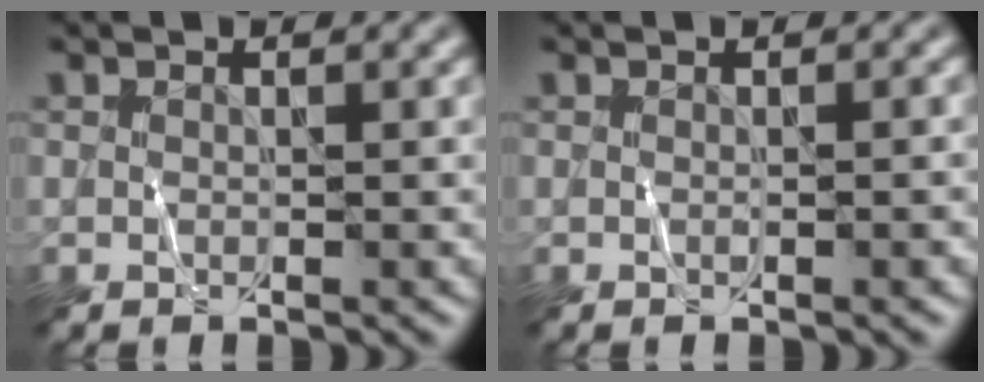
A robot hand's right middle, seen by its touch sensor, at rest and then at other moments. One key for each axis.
{"total": 0.7, "fx": -0.1, "fy": 0.0, "fz": 0.6, "tx": -0.009, "ty": 0.001, "tz": -0.001}